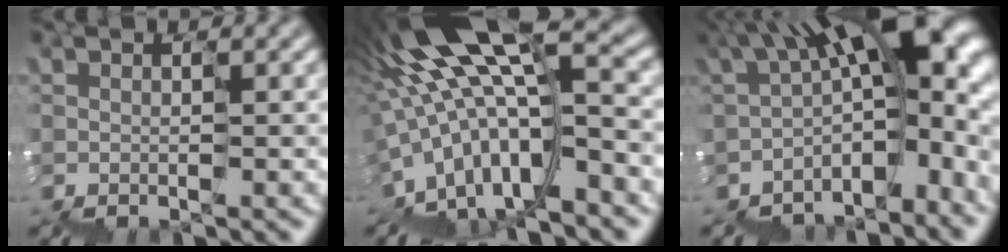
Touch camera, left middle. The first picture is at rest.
{"total": 11.8, "force": [-1.9, 3.8, 11.0], "torque": [-0.201, 0.036, -0.027]}
{"total": 11.7, "force": [-1.1, 5.6, 10.2], "torque": [-0.150, 0.028, -0.007]}